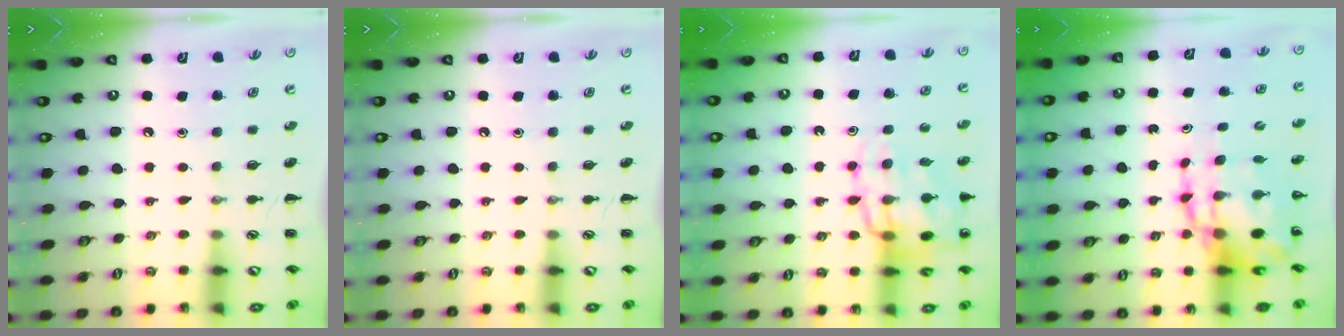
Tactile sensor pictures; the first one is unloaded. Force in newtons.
{"total": 0.0}
{"total": 16.7, "press": 16.3, "slide": 3.7}
{"total": 11.5, "press": 11.1, "slide": 2.9}